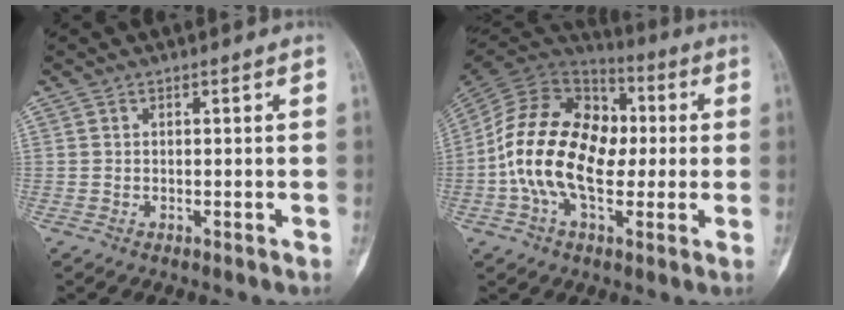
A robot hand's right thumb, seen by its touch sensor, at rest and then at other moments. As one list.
[{"total": 20.8, "force": [-0.6, 13.0, 16.2], "torque": [-0.285, 0.028, -0.015]}]